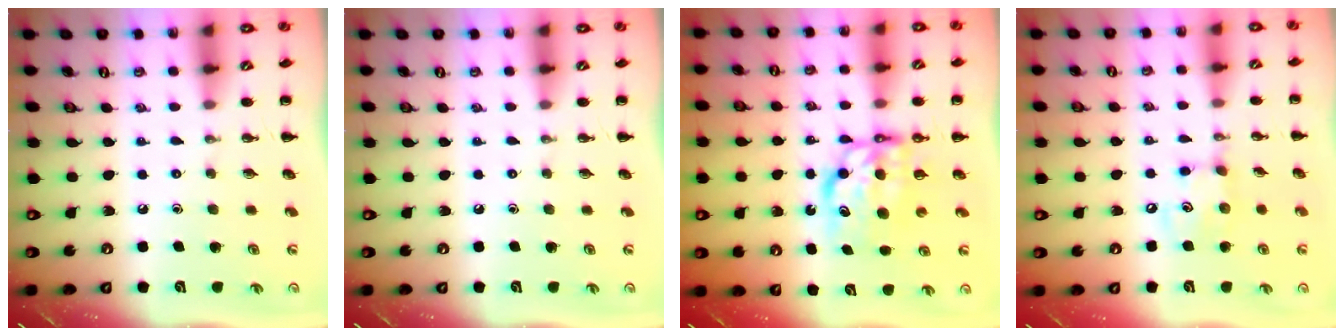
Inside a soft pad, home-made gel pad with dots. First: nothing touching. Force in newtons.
{"total": 0.0}
{"total": 7.5, "press": 7.3, "slide": 1.4}
{"total": 7.0, "press": 6.9, "slide": 0.9}